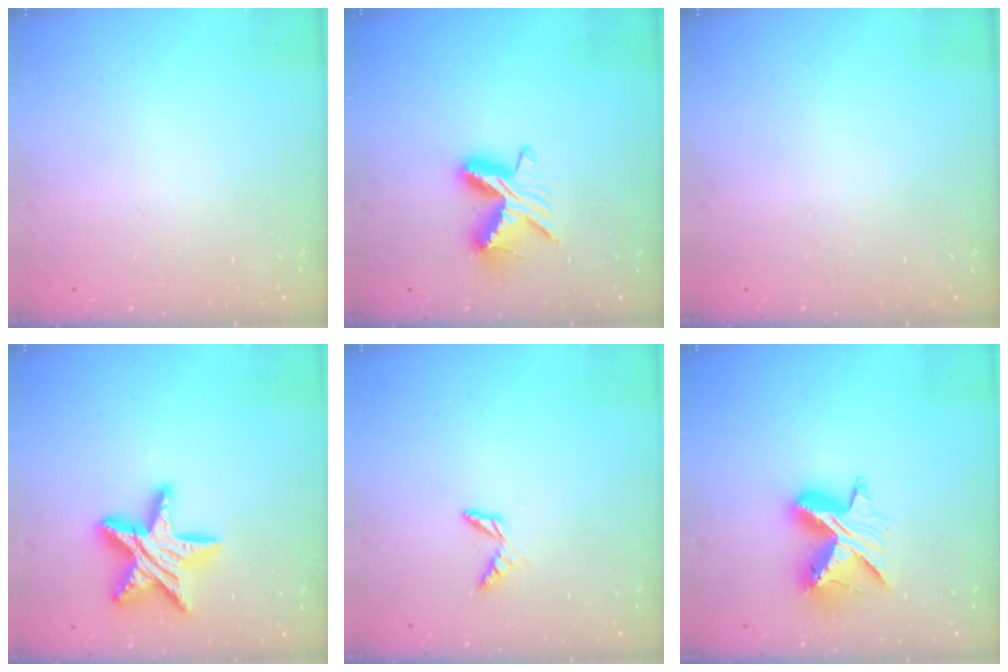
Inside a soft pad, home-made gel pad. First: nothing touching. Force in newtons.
{"total": 10.9, "press": 10.9, "slide": 0.1}
{"total": 0.0}
{"total": 16.4, "press": 16.4, "slide": 1.0}
{"total": 4.7, "press": 4.7, "slide": 0.5}
{"total": 10.1, "press": 10.1, "slide": 0.7}